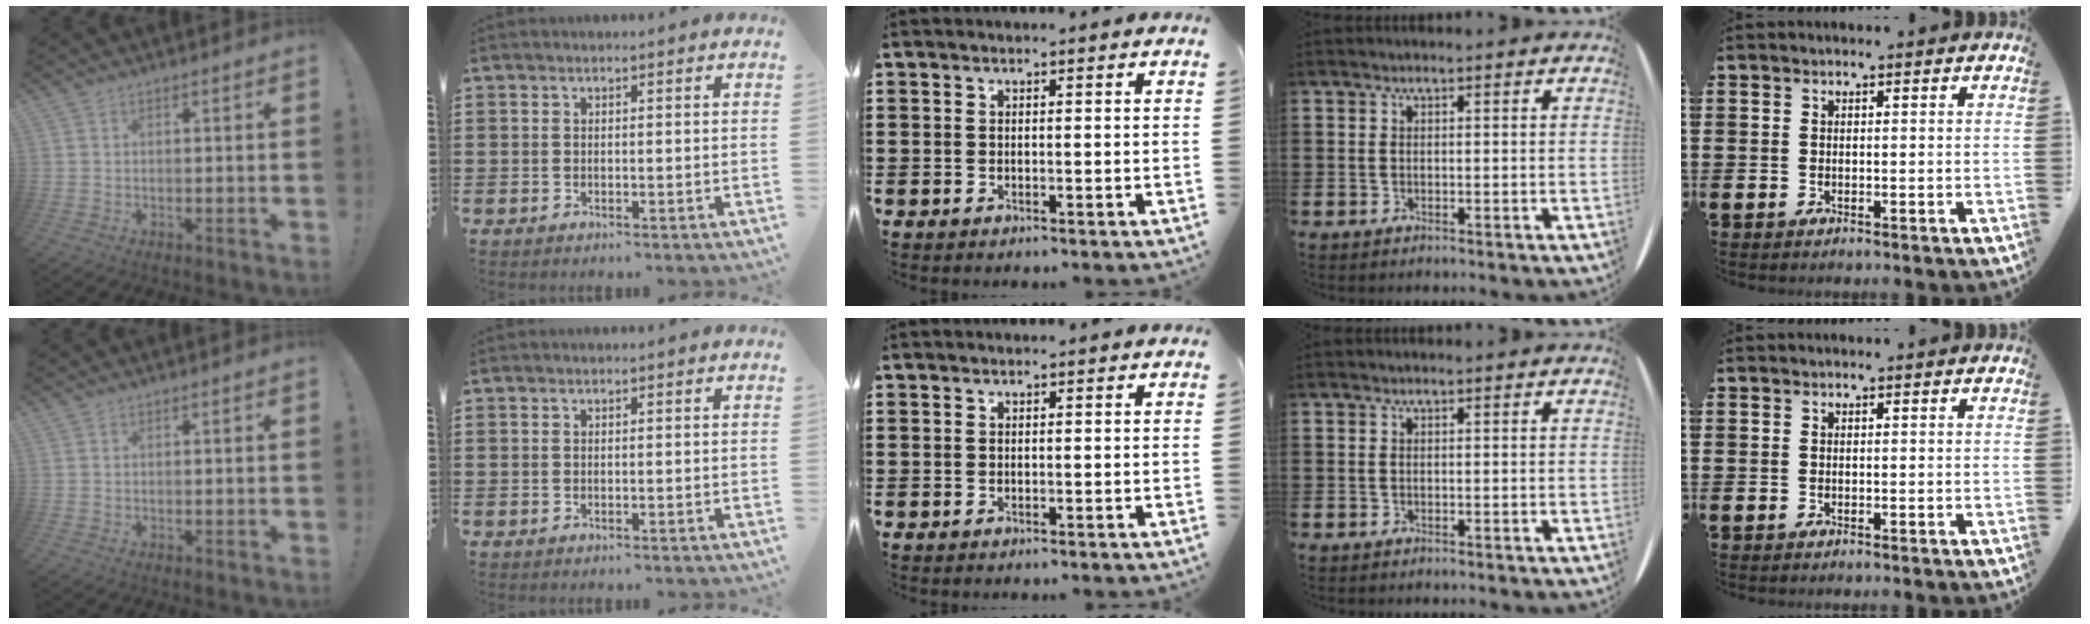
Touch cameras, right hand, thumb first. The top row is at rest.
{}